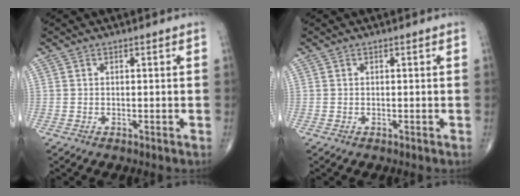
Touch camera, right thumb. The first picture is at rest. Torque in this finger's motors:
{"motor_torque": [-0.19, 0.19, -0.06, 0.06, 0.04]}